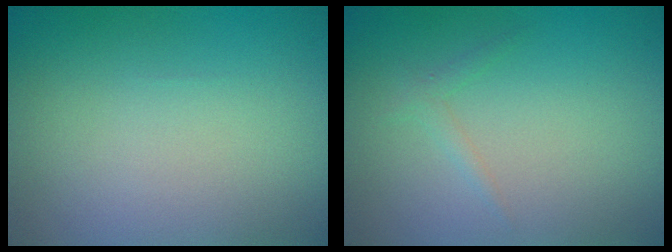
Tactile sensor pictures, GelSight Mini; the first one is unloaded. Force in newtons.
{"total": 0.9, "press": 0.9, "slide": 0.0}